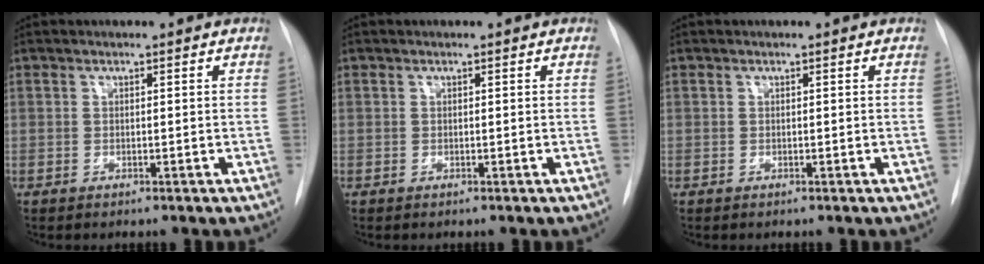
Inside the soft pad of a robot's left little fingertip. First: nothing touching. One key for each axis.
{"total": 0.0}
{"total": 0.0}